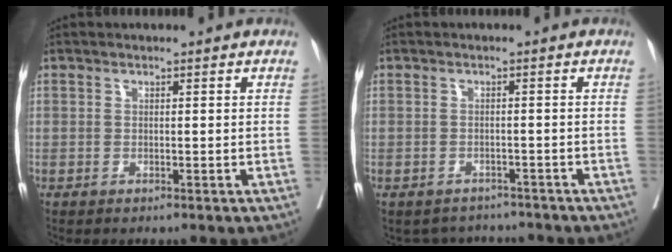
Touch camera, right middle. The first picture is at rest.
{"total": 6.7, "force": [-6.4, 2.0, 0.6], "torque": [-0.013, 0.013, -0.079]}